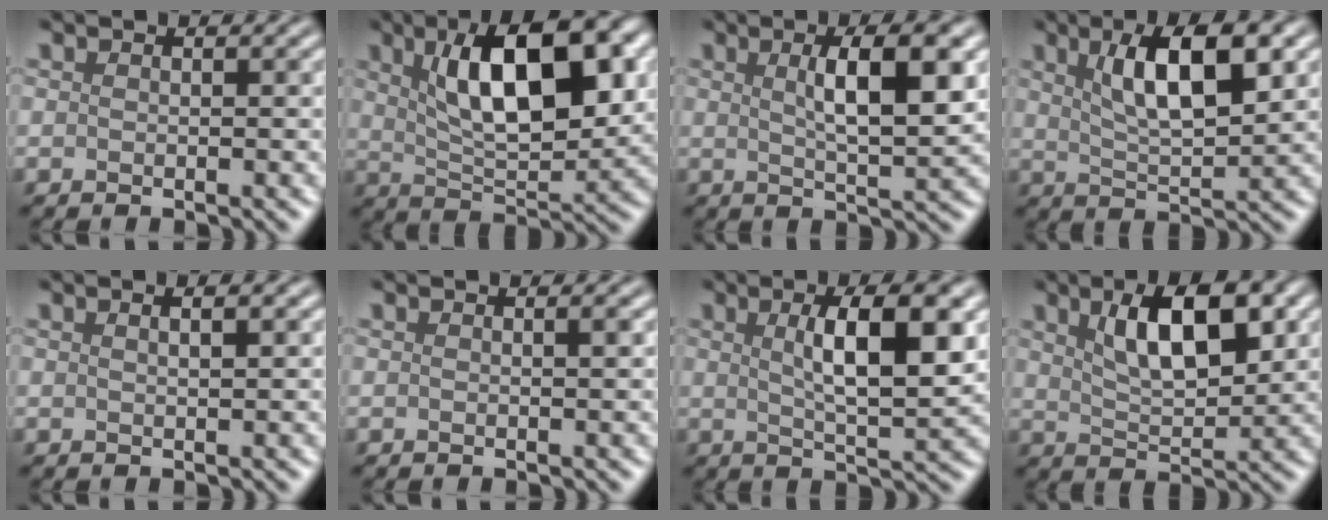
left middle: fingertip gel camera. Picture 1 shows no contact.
{"total": 10.3, "force": [3.0, 4.0, 9.1], "torque": [-0.140, 0.004, 0.055]}
{"total": 6.2, "force": [1.3, 1.5, 5.8], "torque": [-0.077, 0.004, 0.025]}
{"total": 7.2, "force": [2.4, 2.2, 6.4], "torque": [-0.103, 0.003, 0.045]}
{"total": 2.4, "force": [1.2, 1.0, 1.9], "torque": [-0.005, 0.011, -0.006]}
{"total": 0.7, "force": [0.1, 0.2, 0.7], "torque": [-0.007, 0.000, -0.001]}
{"total": 7.0, "force": [1.4, 1.8, 6.6], "torque": [-0.091, 0.003, 0.028]}
{"total": 6.7, "force": [2.5, 2.5, 5.6], "torque": [-0.095, 0.001, 0.047]}